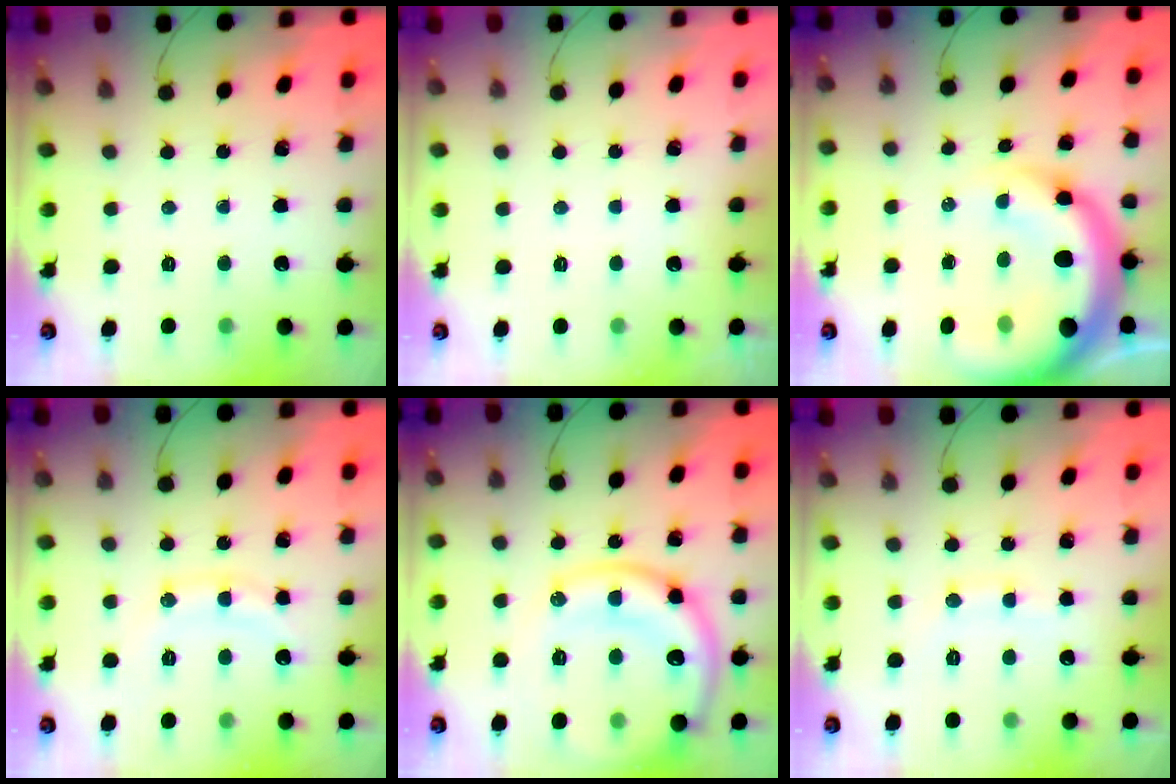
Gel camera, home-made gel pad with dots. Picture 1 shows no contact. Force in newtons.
{"total": 2.9, "press": 2.9, "slide": 0.1}
{"total": 17.1, "press": 16.7, "slide": 3.6}
{"total": 9.6, "press": 9.5, "slide": 0.7}
{"total": 19.9, "press": 19.7, "slide": 2.6}
{"total": 7.8, "press": 7.7, "slide": 1.2}